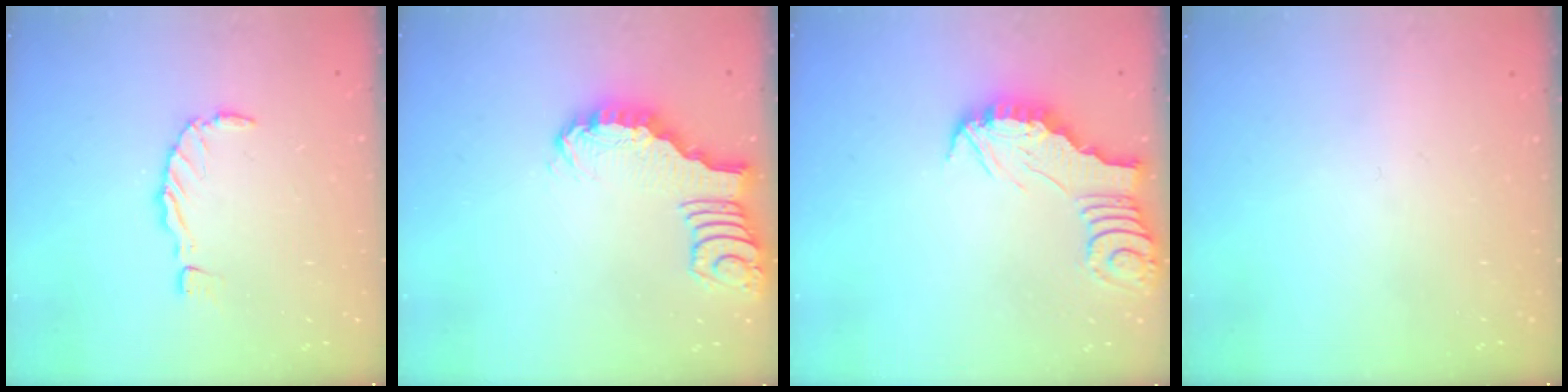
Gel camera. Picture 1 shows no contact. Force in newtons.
{"total": 2.8, "press": 2.7, "slide": 0.4}
{"total": 2.7, "press": 2.7, "slide": 0.2}
{"total": 0.0}